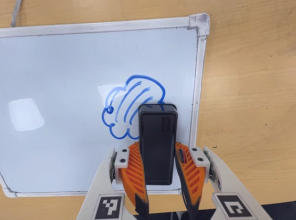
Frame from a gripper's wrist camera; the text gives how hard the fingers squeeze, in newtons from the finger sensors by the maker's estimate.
{"total": 9.3, "left": 8.3, "right": 10.3}